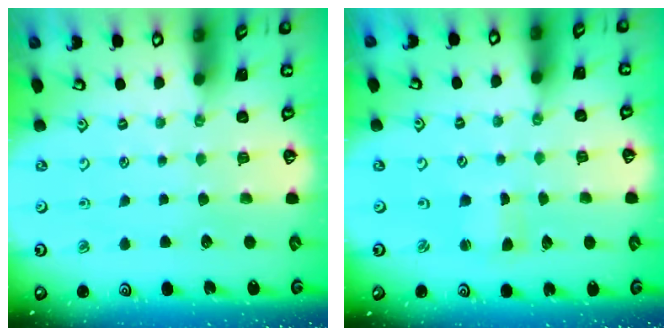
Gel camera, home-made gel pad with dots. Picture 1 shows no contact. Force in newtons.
{"total": 1.5, "press": 1.5, "slide": 0.1}